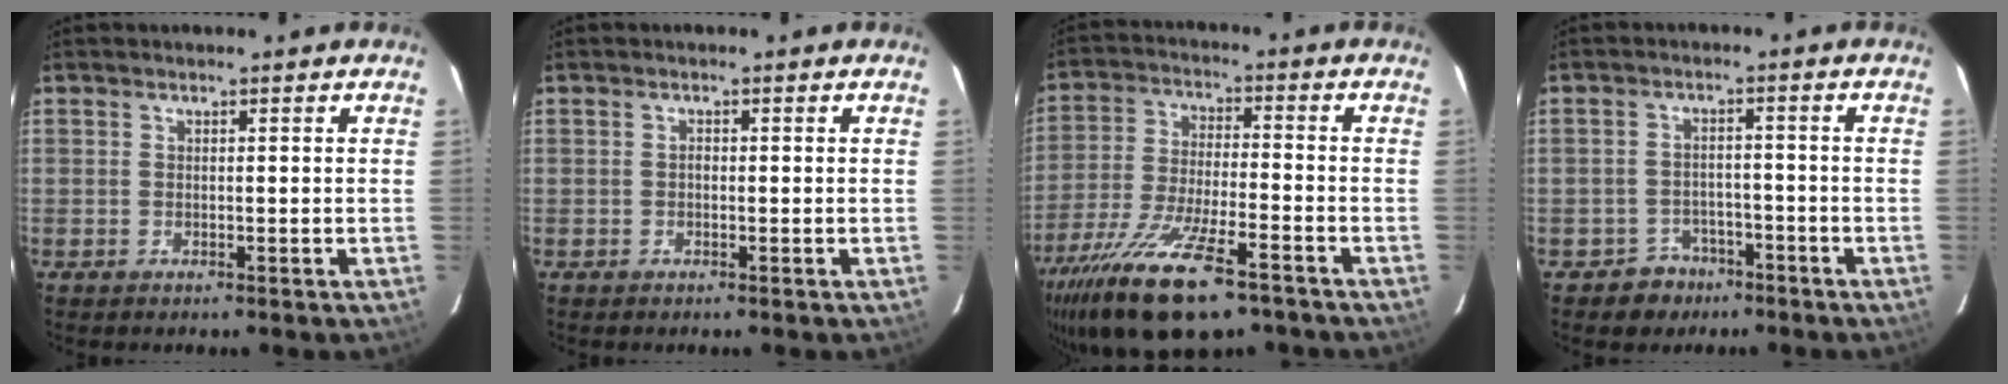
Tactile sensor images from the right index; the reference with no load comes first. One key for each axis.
{"total": 0.5, "fx": -0.2, "fy": 0.4, "fz": 0.3, "tx": -0.004, "ty": 0.003, "tz": -0.005}
{"total": 19.4, "fx": -13.1, "fy": 5.7, "fz": 13.1, "tx": -0.267, "ty": -0.056, "tz": -0.231}
{"total": 5.3, "fx": -3.6, "fy": 3.9, "fz": 0.3, "tx": -0.019, "ty": 0.021, "tz": -0.048}